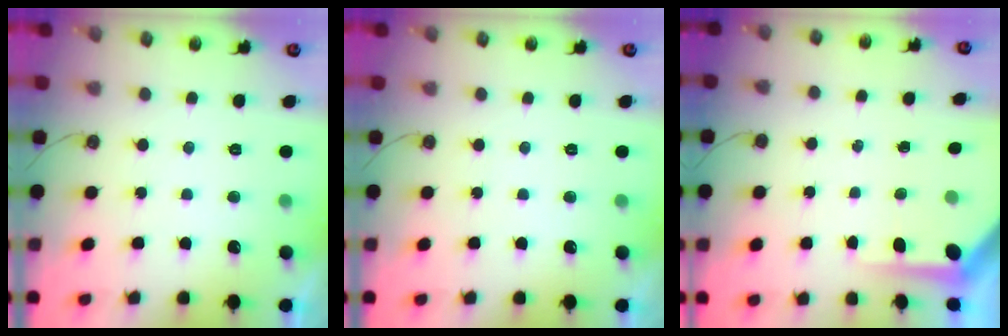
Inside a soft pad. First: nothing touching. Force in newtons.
{"total": 0.0}
{"total": 4.5, "press": 4.5, "slide": 0.4}